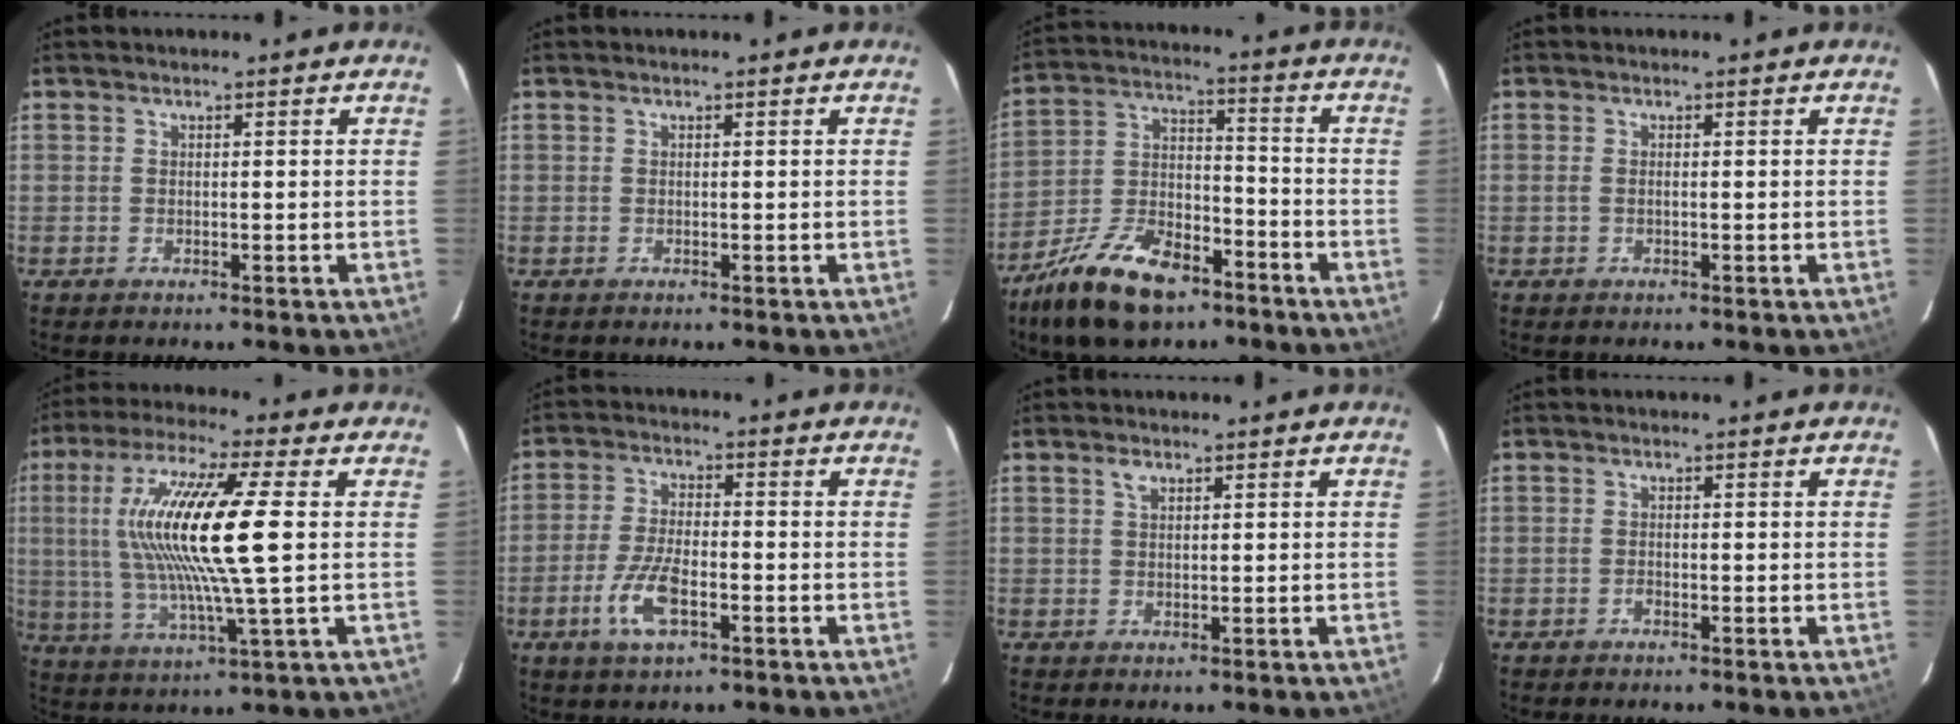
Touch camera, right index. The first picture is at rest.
{"total": 0.0}
{"total": 17.1, "force": [-11.5, 8.0, 9.9], "torque": [-0.213, -0.004, -0.202]}
{"total": 0.9, "force": [-0.2, 0.3, 0.8], "torque": [-0.019, 0.001, -0.005]}
{"total": 17.6, "force": [2.2, 1.6, 17.4], "torque": [-0.332, 0.003, 0.043]}
{"total": 8.2, "force": [-3.5, 3.0, 6.8], "torque": [-0.148, -0.005, -0.068]}
{"total": 1.4, "force": [0.8, 0.8, 0.8], "torque": [-0.017, 0.004, 0.014]}
{"total": 0.7, "force": [-0.5, 0.4, 0.4], "torque": [-0.006, 0.001, -0.011]}